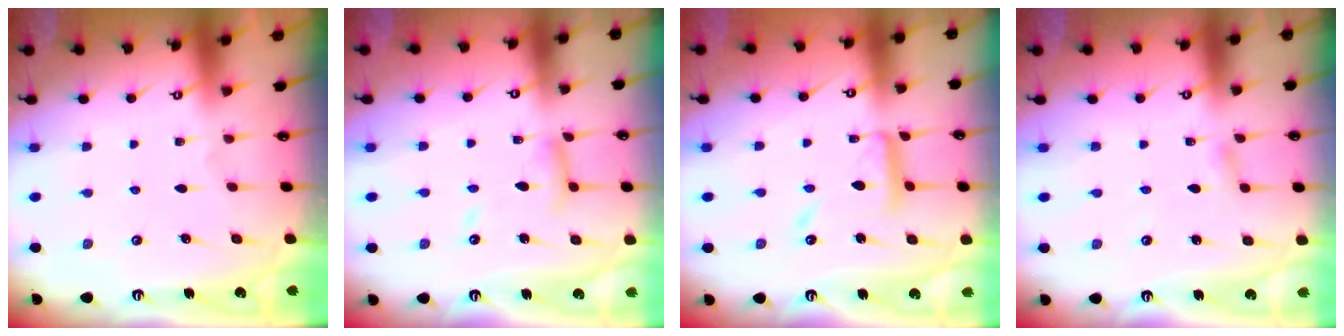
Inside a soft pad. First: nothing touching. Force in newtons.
{"total": 11.3, "press": 11.3, "slide": 1.1}
{"total": 13.1, "press": 13.1, "slide": 1.1}
{"total": 2.8, "press": 2.8, "slide": 0.3}